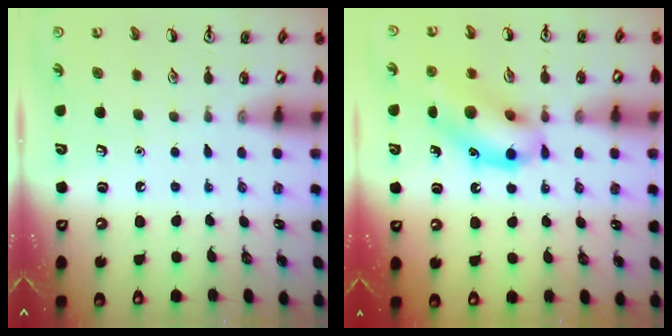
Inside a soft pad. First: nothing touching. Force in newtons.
{"total": 14.2, "press": 13.8, "slide": 3.3}